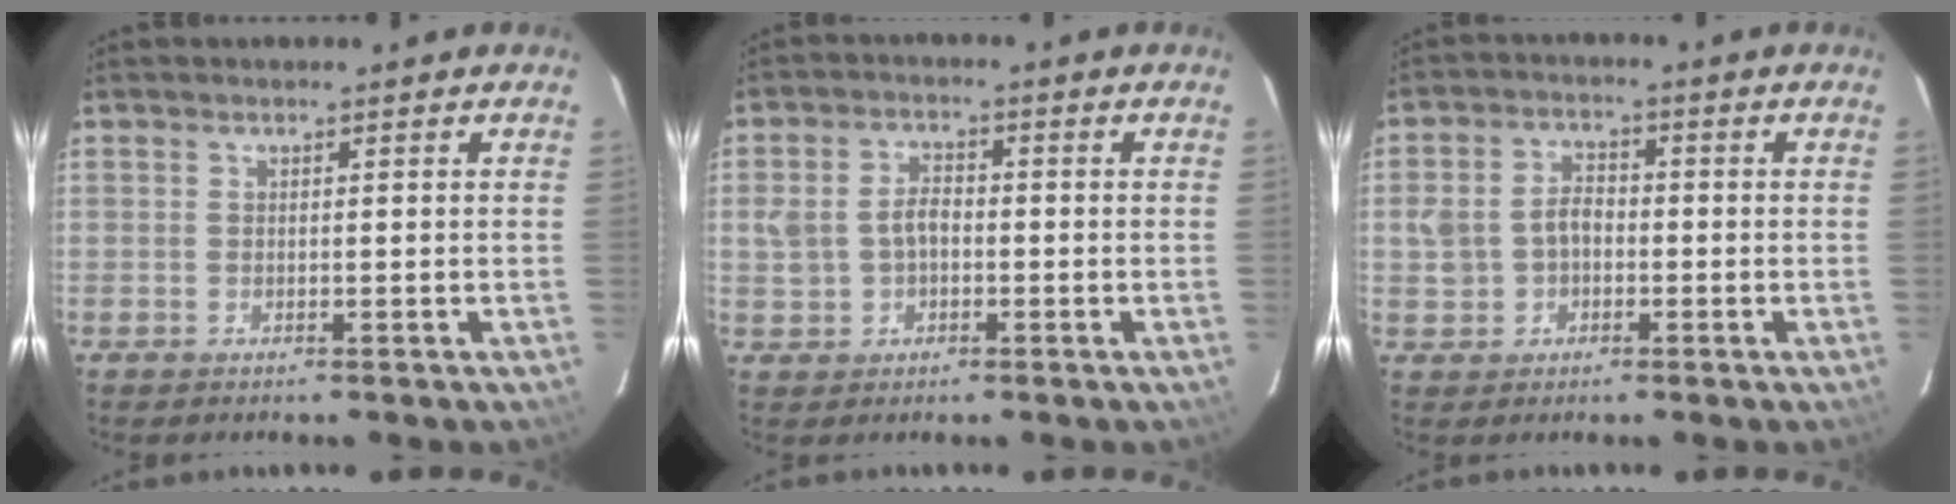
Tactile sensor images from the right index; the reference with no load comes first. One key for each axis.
{"total": 5.5, "fx": -0.5, "fy": 4.0, "fz": 3.7, "tx": -0.081, "ty": 0.012, "tz": -0.001}
{"total": 6.0, "fx": -0.7, "fy": 4.8, "fz": 3.5, "tx": -0.079, "ty": 0.016, "tz": -0.005}